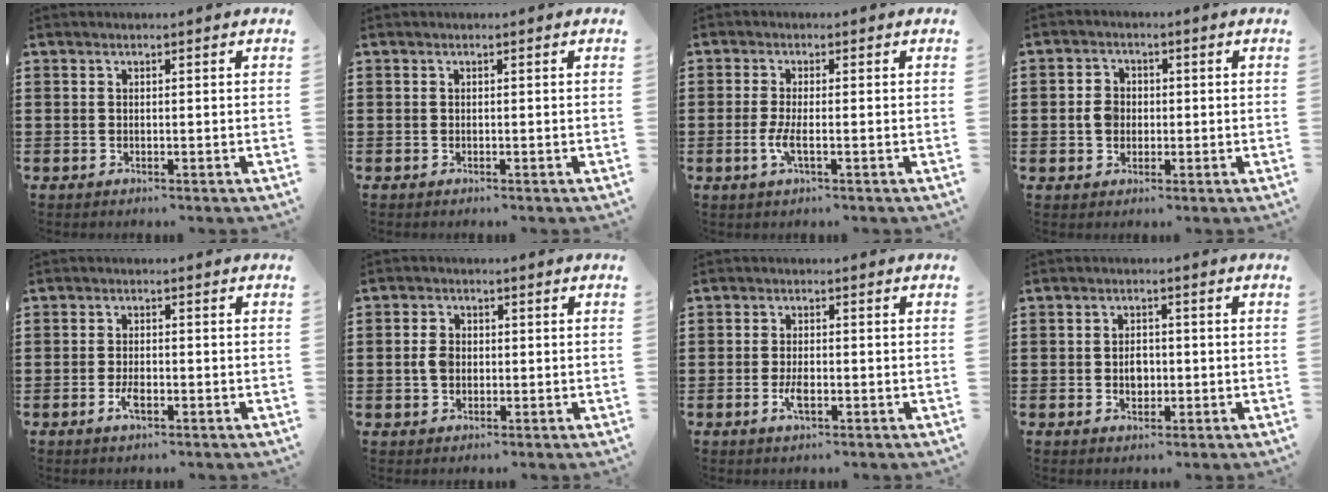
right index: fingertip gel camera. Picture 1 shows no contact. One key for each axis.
{"total": 0.0}
{"total": 3.3, "fx": -1.0, "fy": 0.6, "fz": 3.1, "tx": -0.075, "ty": -0.010, "tz": -0.024}
{"total": 3.6, "fx": -0.2, "fy": 3.1, "fz": 1.9, "tx": -0.045, "ty": 0.010, "tz": -0.007}
{"total": 2.8, "fx": -1.1, "fy": 1.0, "fz": 2.3, "tx": -0.049, "ty": -0.002, "tz": -0.022}
{"total": 3.2, "fx": -0.1, "fy": 2.4, "fz": 2.2, "tx": -0.054, "ty": 0.005, "tz": -0.005}
{"total": 2.9, "fx": -0.9, "fy": 1.0, "fz": 2.6, "tx": -0.054, "ty": -0.005, "tz": -0.018}
{"total": 2.8, "fx": -0.4, "fy": 1.9, "fz": 2.1, "tx": -0.026, "ty": -0.002, "tz": -0.011}